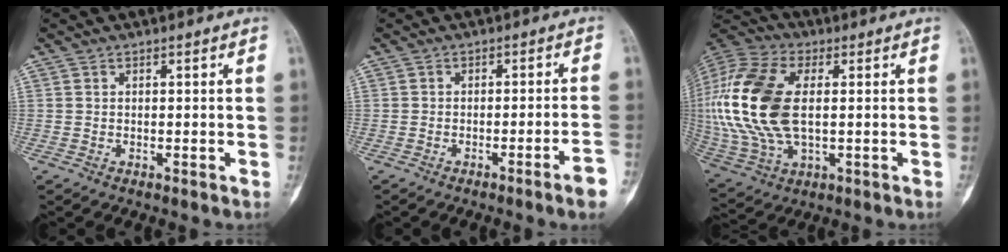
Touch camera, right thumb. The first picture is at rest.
{"total": 4.9, "force": [-2.7, -0.3, 4.1], "torque": [-0.058, 0.017, -0.037]}
{"total": 22.5, "force": [1.6, 12.6, 18.6], "torque": [-0.423, -0.001, 0.030]}